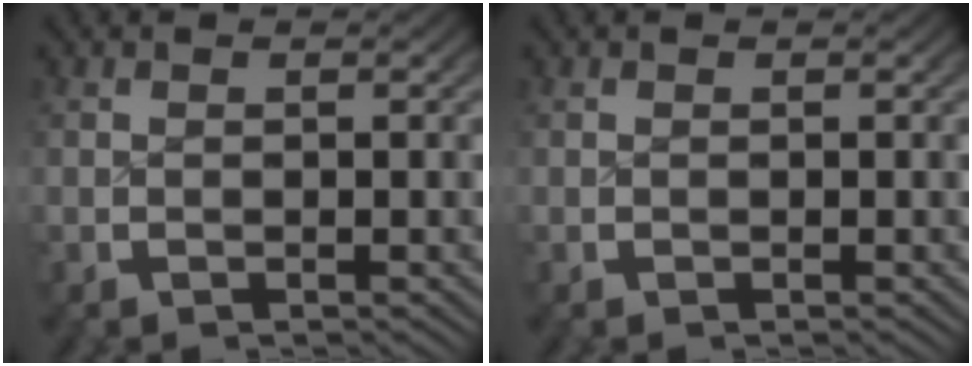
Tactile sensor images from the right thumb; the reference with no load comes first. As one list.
[{"total": 1.1, "force": [0.0, -0.8, -0.7], "torque": [0.015, 0.001, 0.002]}]